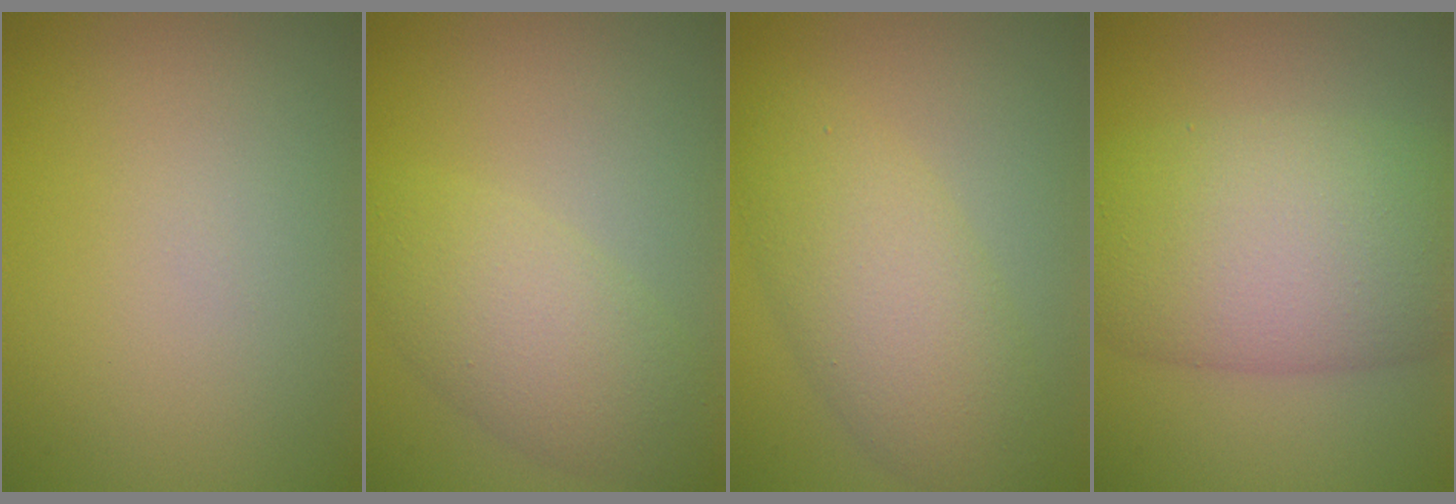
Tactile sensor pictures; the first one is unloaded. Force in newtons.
{"total": 4.7, "press": 4.7, "slide": 0.2}
{"total": 5.7, "press": 5.7, "slide": 0.2}
{"total": 10.3, "press": 10.3, "slide": 0.5}